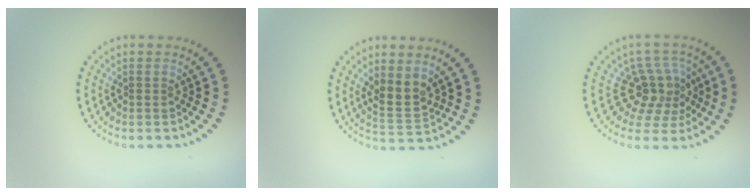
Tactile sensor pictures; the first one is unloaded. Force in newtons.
{"total": 2.9, "press": 2.7, "slide": 1.2}
{"total": 4.0, "press": 2.9, "slide": 2.8}